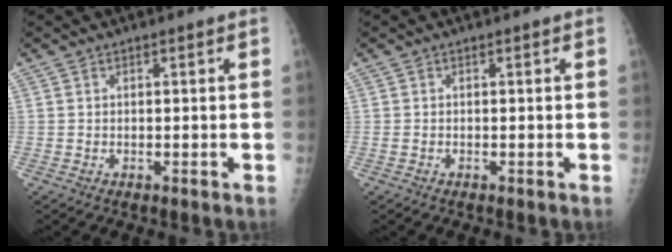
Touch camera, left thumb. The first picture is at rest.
{"total": 0.0}